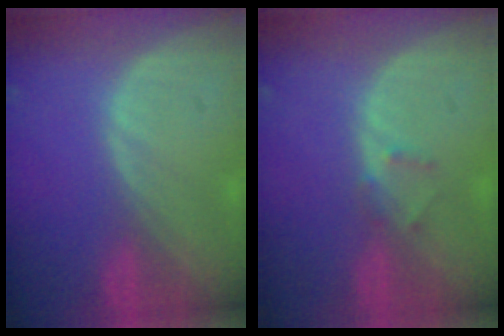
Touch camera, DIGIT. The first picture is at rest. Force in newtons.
{"total": 1.3, "press": 1.1, "slide": 0.8}